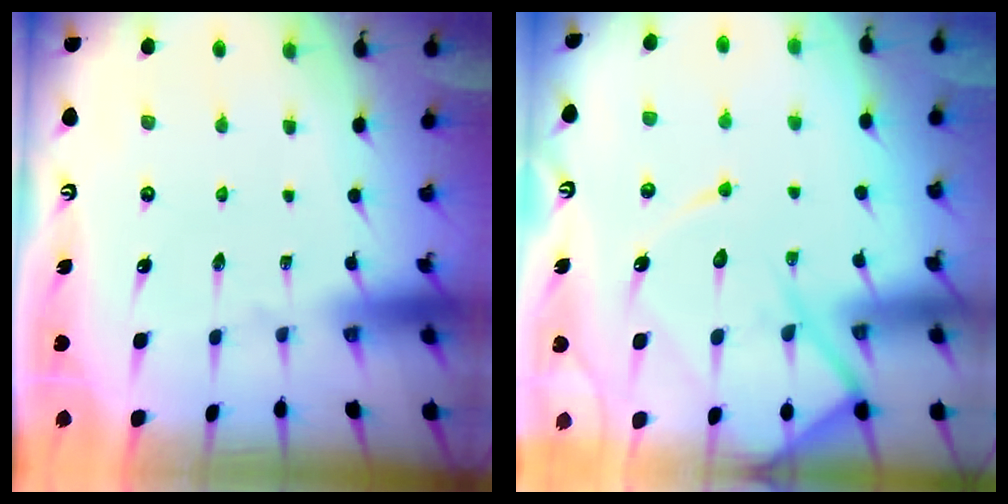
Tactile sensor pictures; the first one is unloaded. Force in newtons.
{"total": 12.1, "press": 12.0, "slide": 1.4}